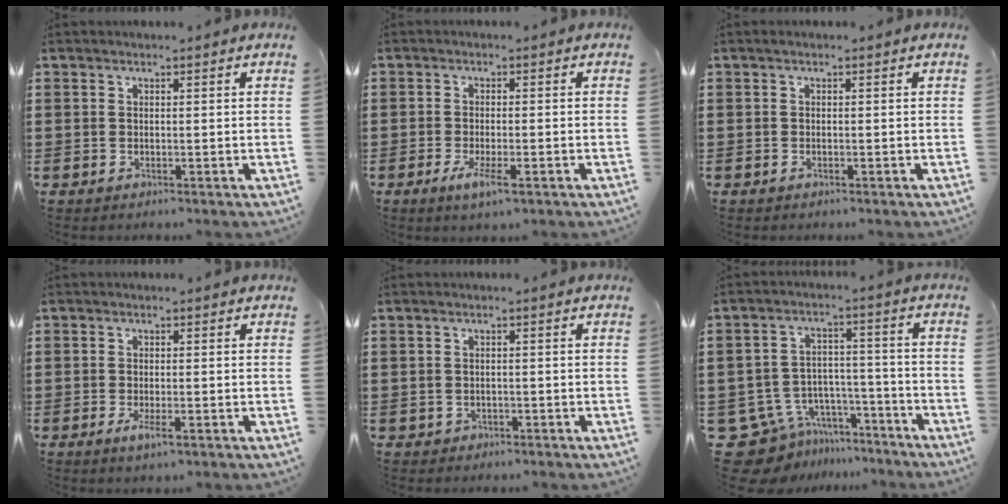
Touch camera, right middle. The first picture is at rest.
{"total": 3.5, "force": [-1.7, 0.7, 3.1], "torque": [-0.063, -0.008, -0.032]}
{"total": 0.5, "force": [-0.2, 0.0, 0.5], "torque": [-0.007, -0.003, -0.003]}
{"total": 2.4, "force": [-1.0, 0.5, 2.1], "torque": [-0.042, -0.004, -0.020]}
{"total": 0.9, "force": [-0.7, 0.5, 0.1], "torque": [-0.004, 0.001, -0.016]}
{"total": 9.5, "force": [-8.1, 4.8, 1.4], "torque": [-0.050, 0.029, -0.156]}